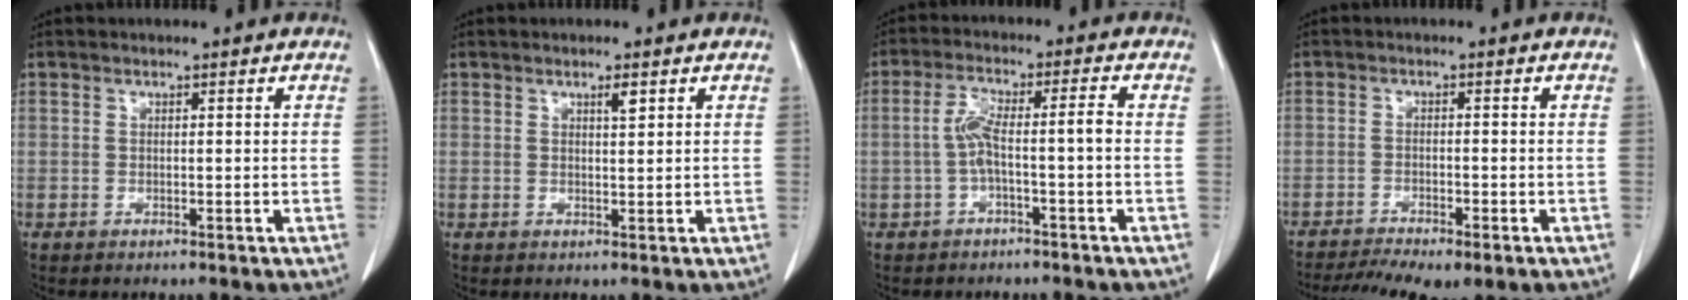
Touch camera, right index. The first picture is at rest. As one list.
[{"total": 1.3, "force": [0.8, 0.1, 1.1], "torque": [-0.021, -0.003, 0.012]}, {"total": 5.4, "force": [-1.2, 0.4, 5.2], "torque": [-0.106, 0.025, -0.019]}, {"total": 10.2, "force": [-7.7, 2.5, 6.2], "torque": [-0.100, -0.005, -0.114]}]